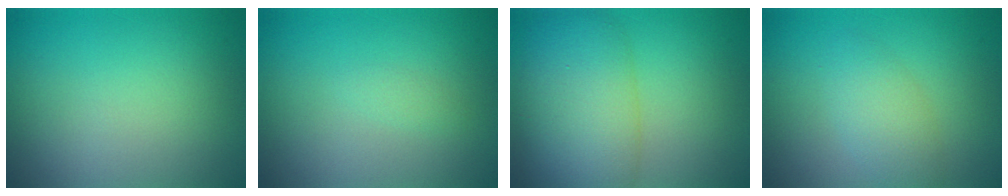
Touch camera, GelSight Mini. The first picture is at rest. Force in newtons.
{"total": 0.6, "press": 0.6, "slide": 0.0}
{"total": 7.9, "press": 7.9, "slide": 0.2}
{"total": 2.7, "press": 2.7, "slide": 0.1}